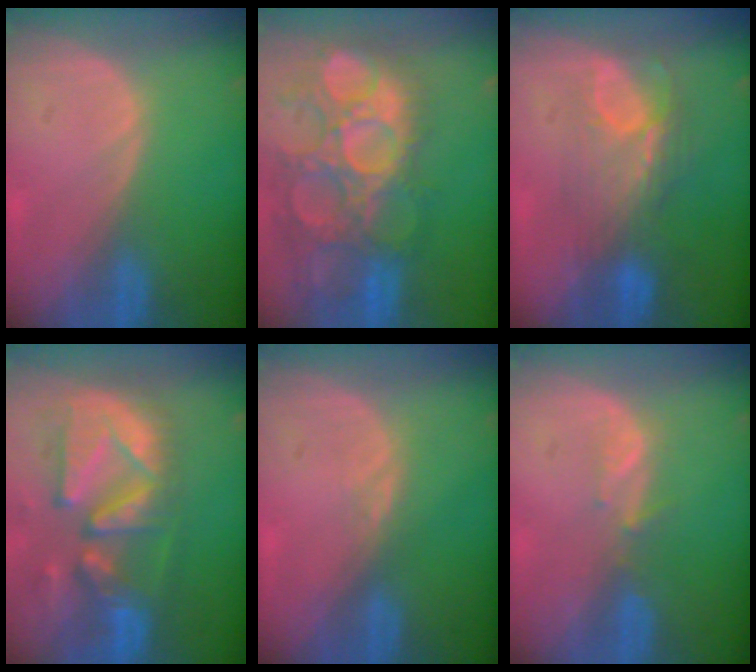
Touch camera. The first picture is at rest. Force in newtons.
{"total": 14.5, "press": 12.8, "slide": 6.9}
{"total": 7.5, "press": 7.0, "slide": 2.7}
{"total": 13.3, "press": 11.4, "slide": 6.8}
{"total": 1.1, "press": 1.0, "slide": 0.5}
{"total": 1.9, "press": 1.8, "slide": 0.7}